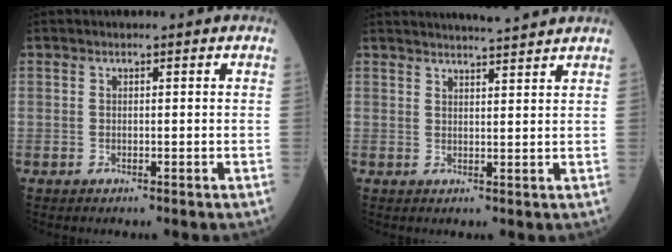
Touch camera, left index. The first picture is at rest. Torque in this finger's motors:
{"motor_torque": [0.22, -0.50, -0.01, 0.01]}